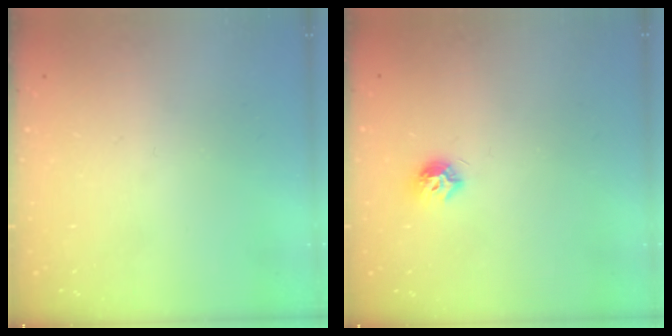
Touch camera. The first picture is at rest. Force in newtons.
{"total": 6.5, "press": 6.5, "slide": 0.3}